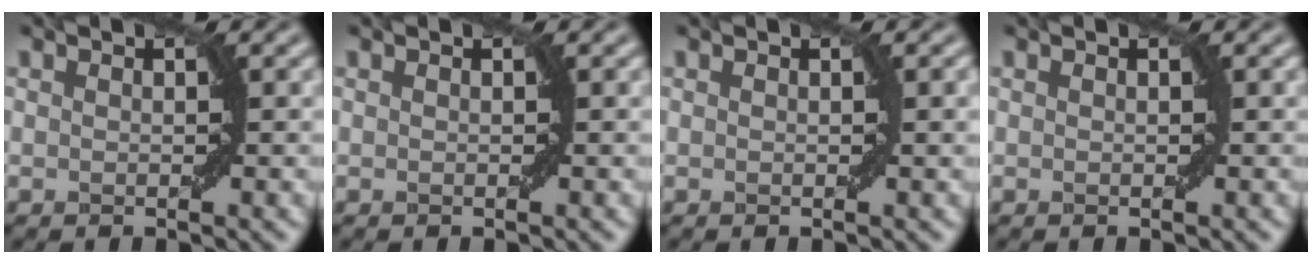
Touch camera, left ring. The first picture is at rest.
{"total": 0.0}
{"total": 0.6, "force": [0.1, 0.0, 0.6], "torque": [-0.007, 0.001, 0.002]}
{"total": 0.0}